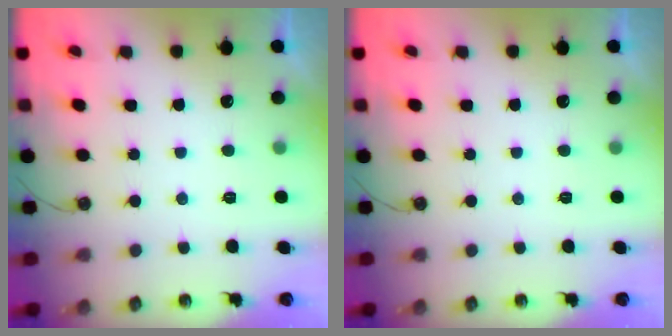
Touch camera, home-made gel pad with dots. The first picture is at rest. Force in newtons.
{"total": 0.0}